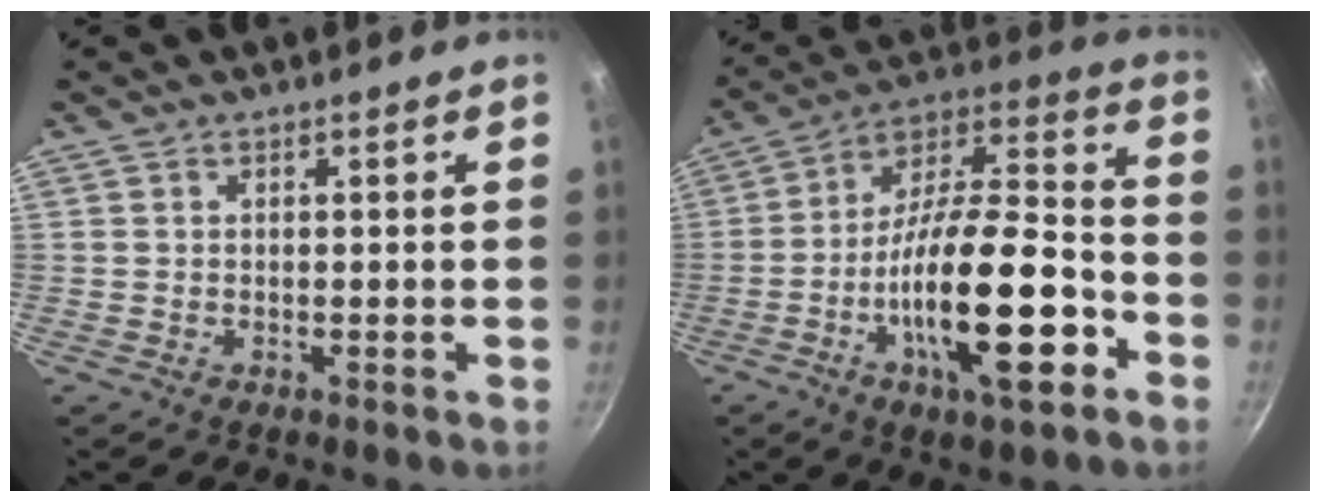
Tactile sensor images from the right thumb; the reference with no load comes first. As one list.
[{"total": 23.2, "force": [-7.9, 7.9, 20.3], "torque": [-0.320, 0.040, -0.138]}]